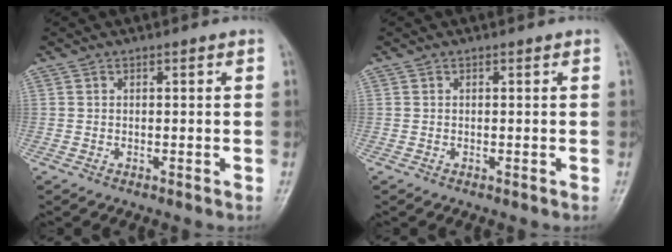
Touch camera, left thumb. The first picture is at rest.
{"total": 0.0}